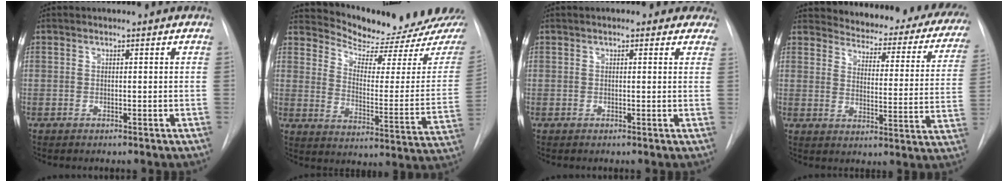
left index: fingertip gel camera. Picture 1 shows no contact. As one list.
[{"total": 16.8, "force": [16.1, 0.6, 4.6], "torque": [-0.073, -0.096, 0.213]}, {"total": 5.7, "force": [4.6, 2.4, 2.5], "torque": [-0.011, 0.010, 0.046]}, {"total": 26.9, "force": [24.8, 7.0, 7.7], "torque": [-0.099, -0.092, 0.277]}]